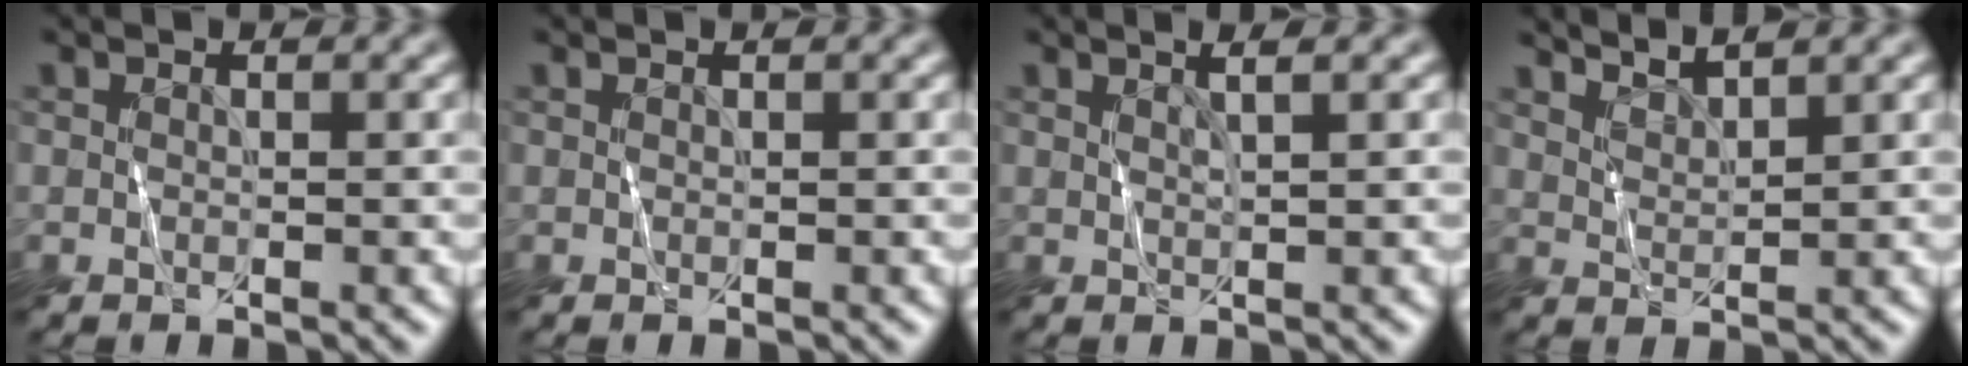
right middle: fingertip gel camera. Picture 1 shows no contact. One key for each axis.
{"total": 0.0}
{"total": 1.8, "fx": 1.2, "fy": 0.5, "fz": 1.2, "tx": -0.007, "ty": 0.007, "tz": 0.004}
{"total": 2.8, "fx": 2.7, "fy": 0.4, "fz": 0.8, "tx": 0.004, "ty": 0.006, "tz": 0.037}